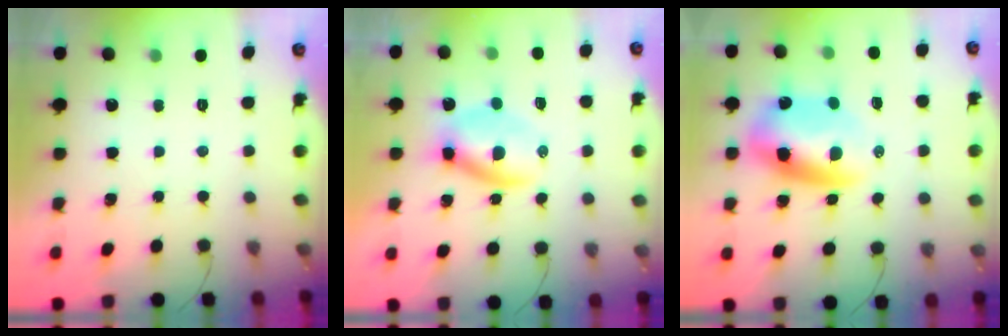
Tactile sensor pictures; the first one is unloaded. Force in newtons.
{"total": 7.5, "press": 7.4, "slide": 1.2}
{"total": 11.5, "press": 11.2, "slide": 2.7}